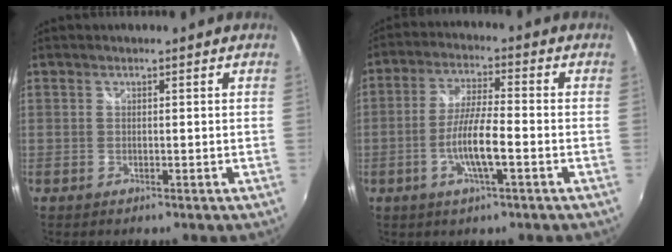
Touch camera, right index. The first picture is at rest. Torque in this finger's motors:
{"motor_torque": [1.35, -0.57, 0.73, 0.18]}